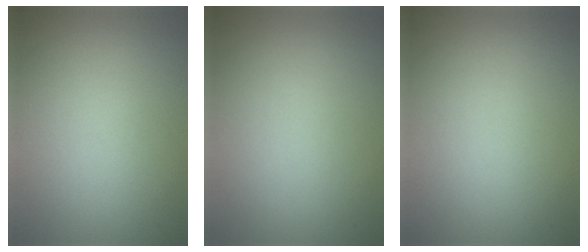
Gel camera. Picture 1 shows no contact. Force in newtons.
{"total": 0.0}
{"total": 0.0}